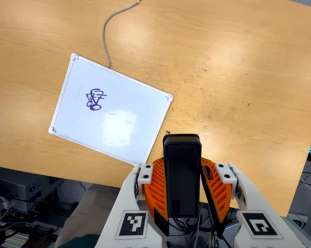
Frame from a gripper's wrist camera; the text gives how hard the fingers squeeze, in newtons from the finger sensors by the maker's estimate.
{"total": 5.7, "left": 4.7, "right": 6.7}